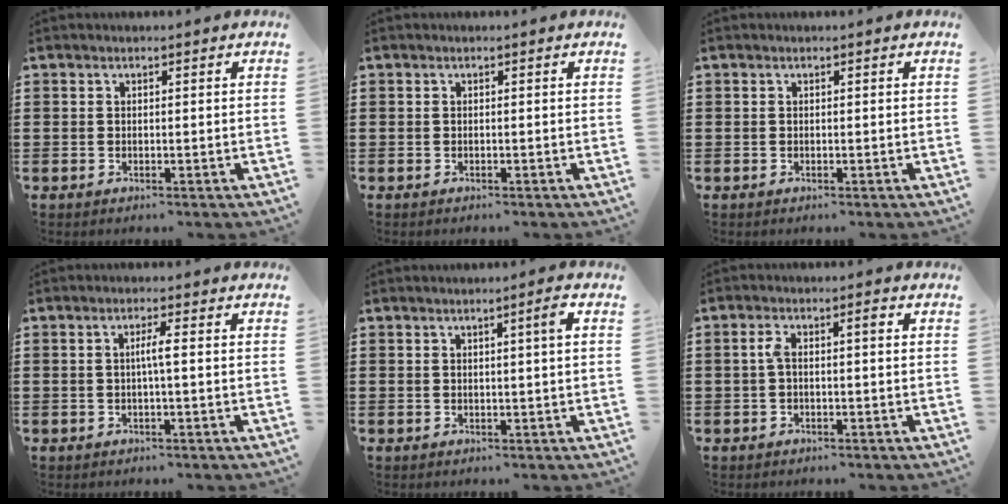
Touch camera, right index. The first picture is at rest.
{"total": 0.0}
{"total": 0.0}
{"total": 2.3, "force": [-0.1, -0.1, 2.3], "torque": [-0.044, -0.001, -0.006]}
{"total": 2.3, "force": [0.6, -0.2, 2.2], "torque": [-0.039, 0.000, 0.008]}
{"total": 2.7, "force": [-0.2, 0.6, 2.6], "torque": [-0.055, 0.003, -0.010]}